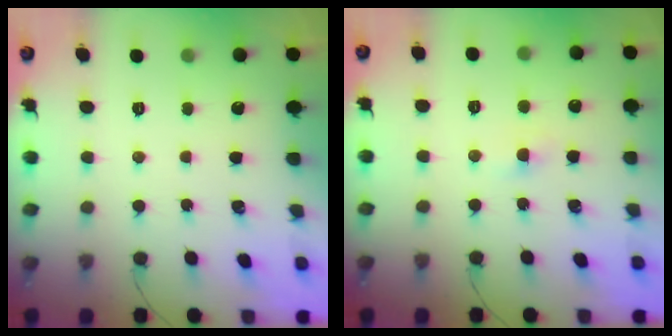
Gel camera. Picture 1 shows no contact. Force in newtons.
{"total": 1.9, "press": 1.7, "slide": 0.7}